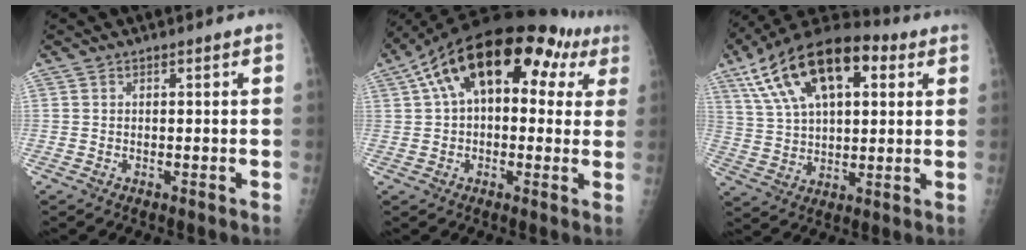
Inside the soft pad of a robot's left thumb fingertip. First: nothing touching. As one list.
[{"total": 19.2, "force": [7.2, 10.6, 14.2], "torque": [-0.188, 0.048, 0.101]}, {"total": 22.1, "force": [9.2, 11.2, 16.7], "torque": [-0.281, 0.009, 0.158]}]